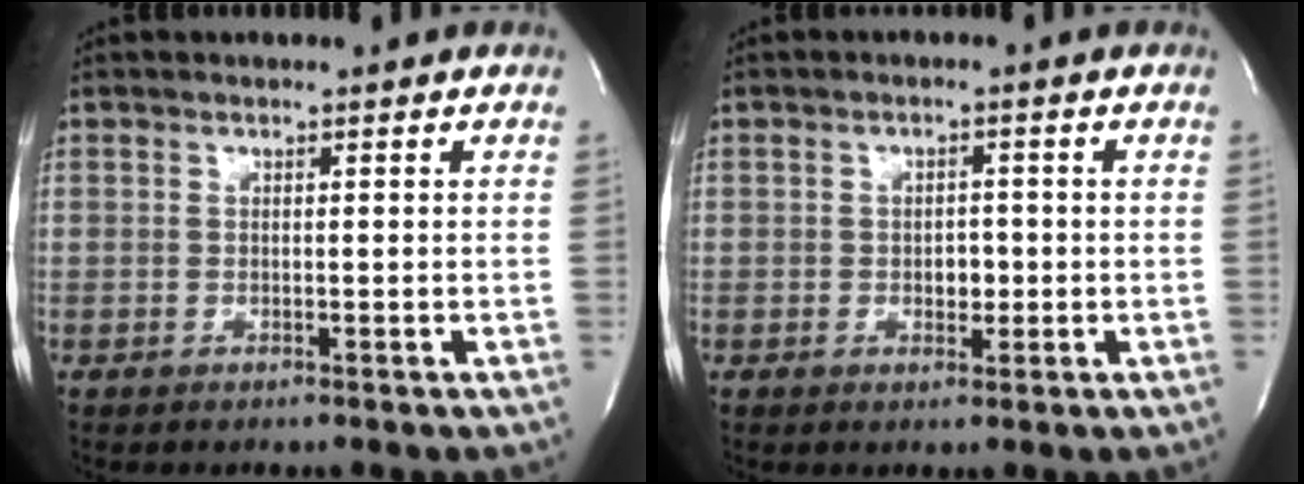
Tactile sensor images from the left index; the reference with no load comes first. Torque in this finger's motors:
{"motor_torque": [0.28, -0.03, 0.03, 0.03]}